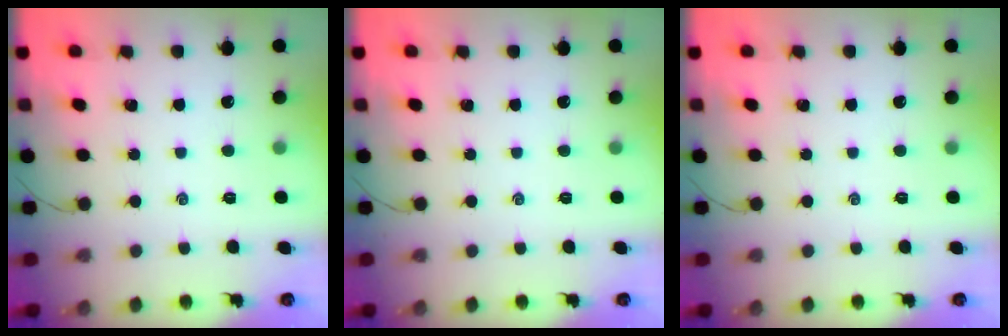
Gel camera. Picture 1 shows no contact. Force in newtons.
{"total": 0.0}
{"total": 0.0}